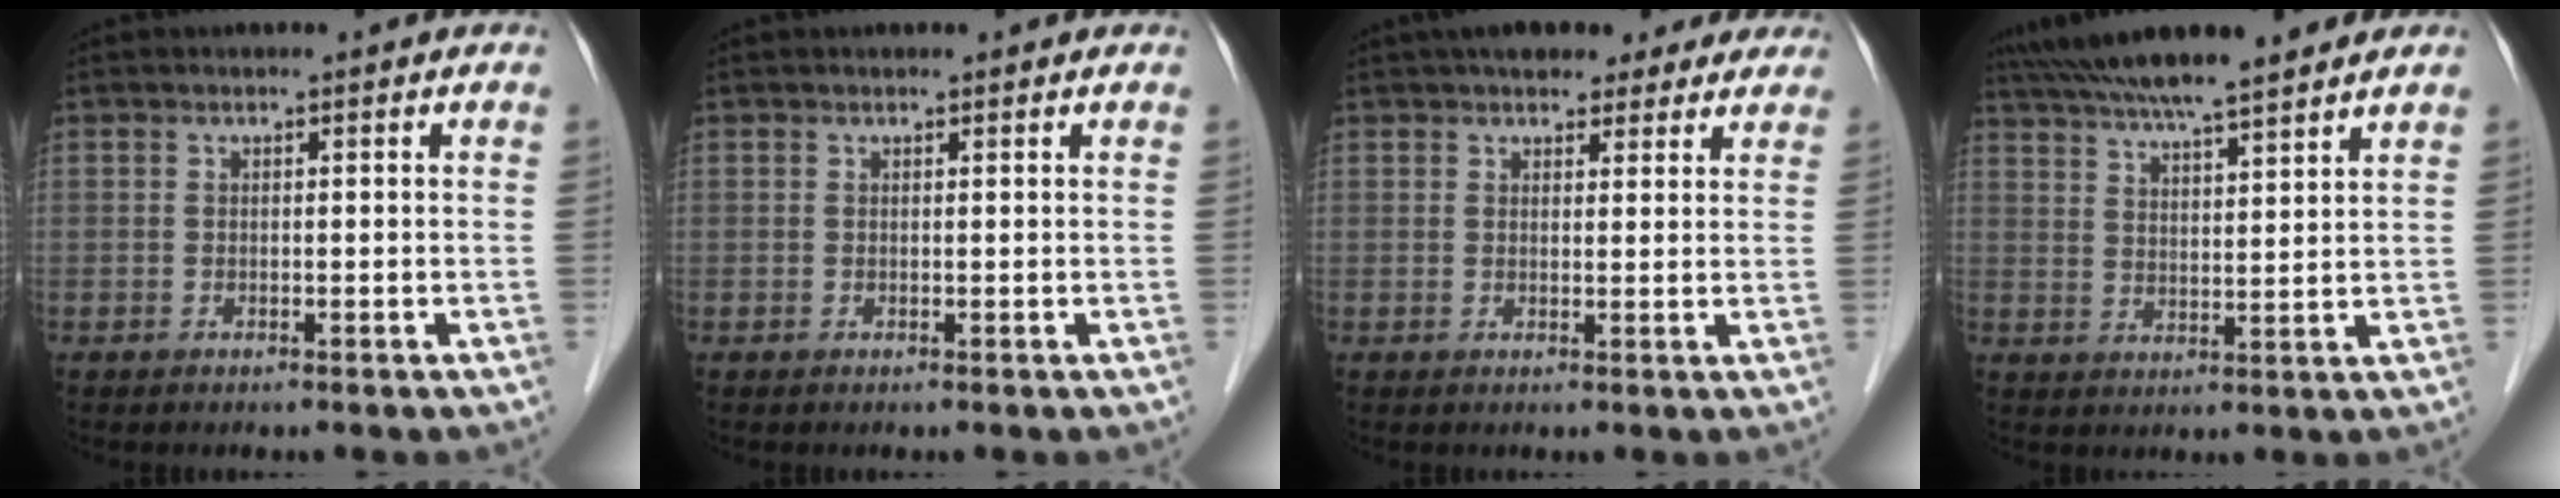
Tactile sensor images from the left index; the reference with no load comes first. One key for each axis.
{"total": 1.0, "fx": 0.9, "fy": 0.3, "fz": 0.3, "tx": -0.008, "ty": 0.015, "tz": 0.013}
{"total": 10.6, "fx": 8.9, "fy": 4.1, "fz": 4.2, "tx": -0.035, "ty": 0.032, "tz": 0.108}
{"total": 13.3, "fx": 11.5, "fy": 0.8, "fz": 6.7, "tx": -0.120, "ty": 0.027, "tz": 0.182}